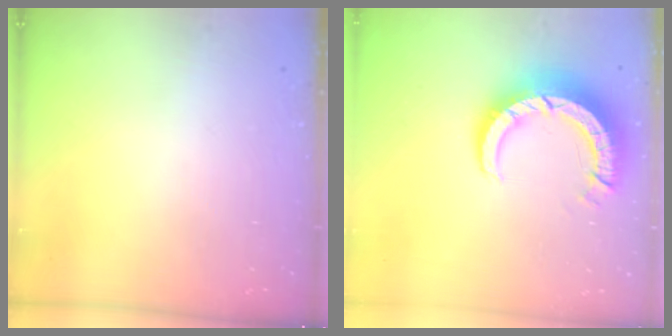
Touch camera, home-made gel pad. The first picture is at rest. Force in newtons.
{"total": 10.6, "press": 10.5, "slide": 1.0}